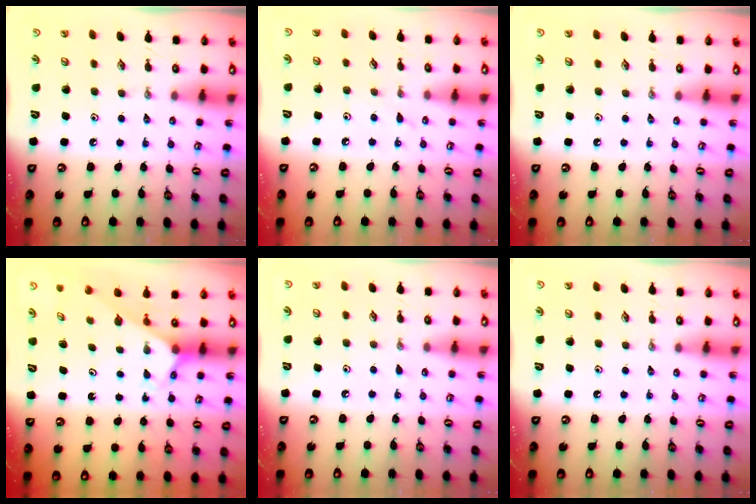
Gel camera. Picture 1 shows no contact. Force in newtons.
{"total": 3.3, "press": 3.3, "slide": 0.2}
{"total": 0.0}
{"total": 2.5, "press": 2.5, "slide": 0.2}
{"total": 3.2, "press": 3.2, "slide": 0.4}
{"total": 0.0}